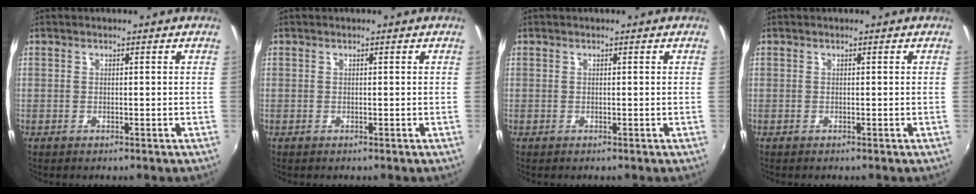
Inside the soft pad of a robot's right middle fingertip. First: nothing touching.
{"total": 0.0}
{"total": 0.0}
{"total": 0.0}